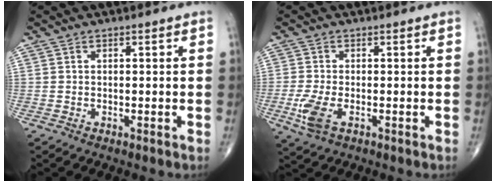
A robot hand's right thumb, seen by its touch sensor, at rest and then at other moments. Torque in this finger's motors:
{"motor_torque": [0.92, 0.83, -0.03, -0.11, 0.01]}